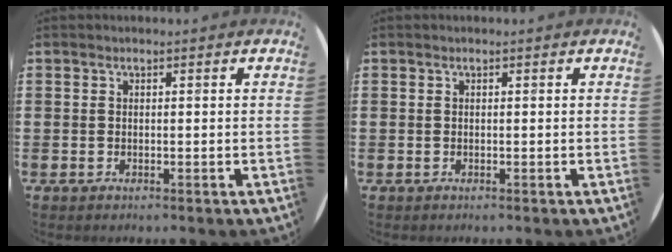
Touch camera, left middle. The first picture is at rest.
{"total": 0.0}